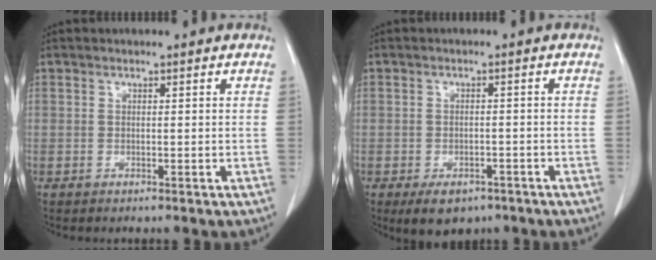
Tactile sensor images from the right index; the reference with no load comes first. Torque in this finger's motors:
{"motor_torque": [0.28, -0.10, -0.05, -0.04]}